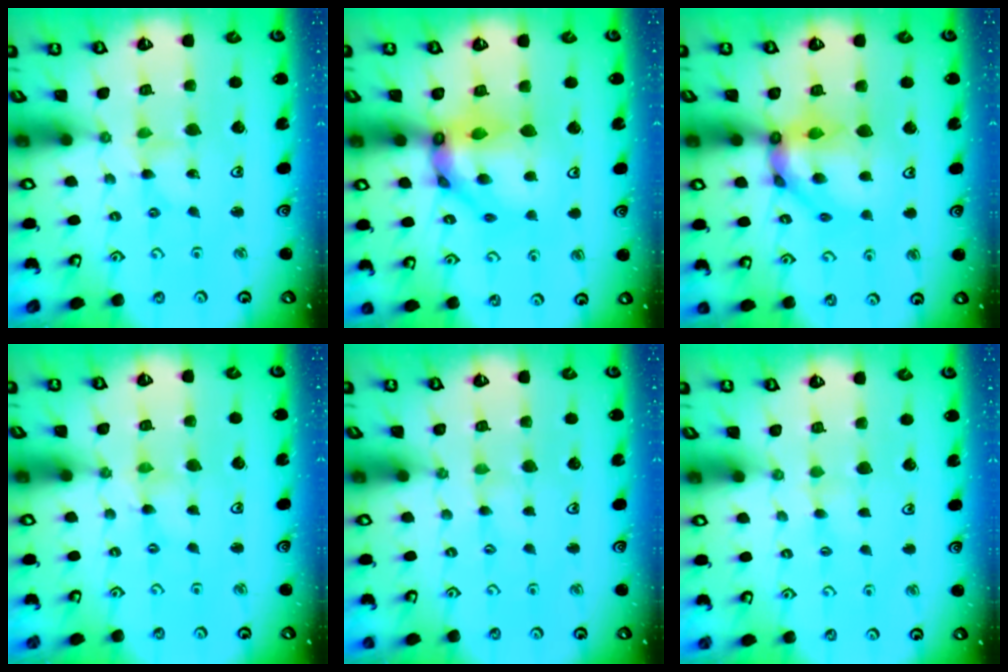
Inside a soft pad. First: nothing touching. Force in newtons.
{"total": 12.2, "press": 12.1, "slide": 1.0}
{"total": 12.3, "press": 12.1, "slide": 2.0}
{"total": 0.0}
{"total": 0.9, "press": 0.9, "slide": 0.2}
{"total": 1.7, "press": 1.7, "slide": 0.3}